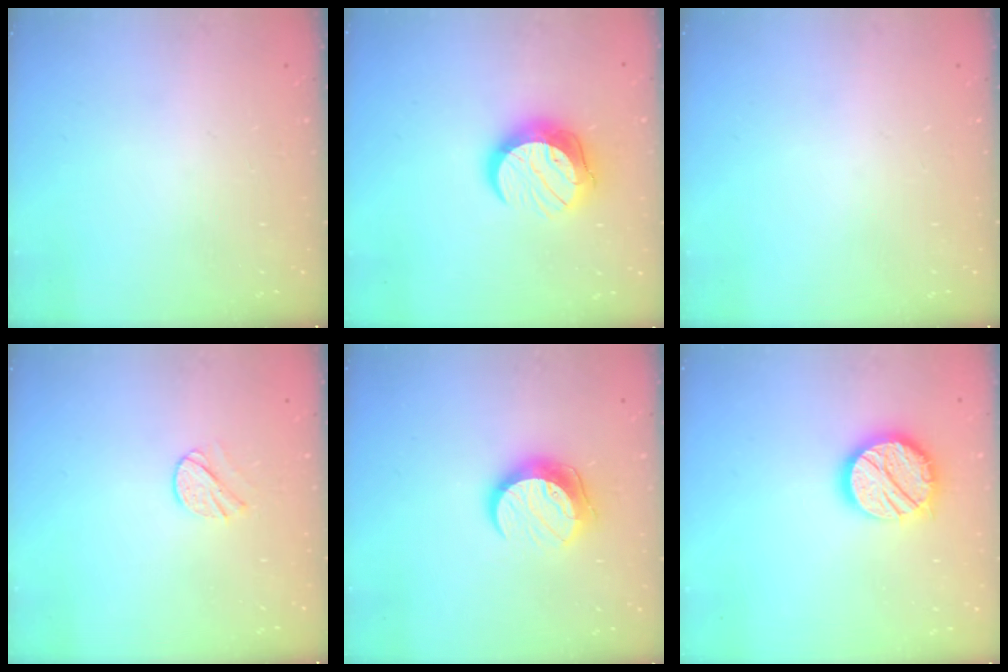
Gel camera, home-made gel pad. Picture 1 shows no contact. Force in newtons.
{"total": 12.4, "press": 12.4, "slide": 0.5}
{"total": 0.0}
{"total": 5.9, "press": 5.8, "slide": 0.6}
{"total": 10.5, "press": 10.5, "slide": 0.5}
{"total": 15.7, "press": 15.7, "slide": 1.3}